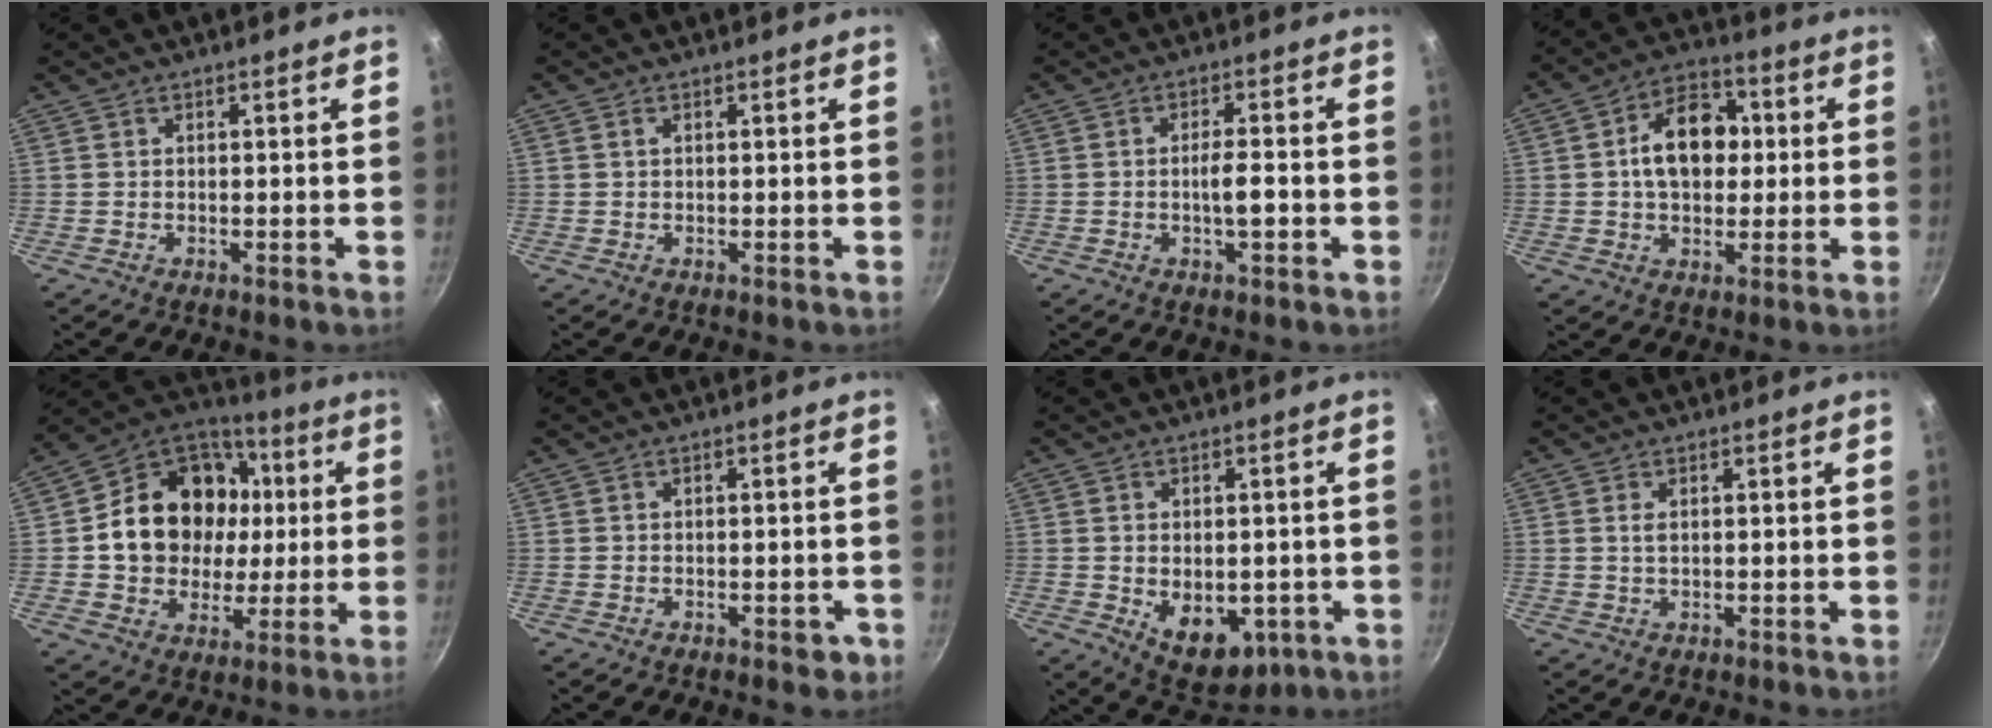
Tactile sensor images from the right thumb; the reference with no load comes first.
{"total": 0.7, "force": [0.2, 0.4, 0.4], "torque": [-0.008, 0.002, 0.004]}
{"total": 4.5, "force": [-1.2, 1.1, 4.2], "torque": [-0.065, 0.011, -0.022]}
{"total": 12.8, "force": [1.4, 9.0, 9.0], "torque": [-0.103, 0.019, 0.008]}
{"total": 21.4, "force": [2.3, 17.8, 11.6], "torque": [-0.181, 0.031, 0.041]}
{"total": 2.6, "force": [-1.2, 1.4, 1.7], "torque": [-0.005, 0.015, -0.007]}
{"total": 10.7, "force": [-2.2, 7.0, 7.8], "torque": [-0.076, -0.009, -0.012]}
{"total": 1.5, "force": [0.4, 0.7, 1.2], "torque": [-0.023, 0.001, 0.008]}